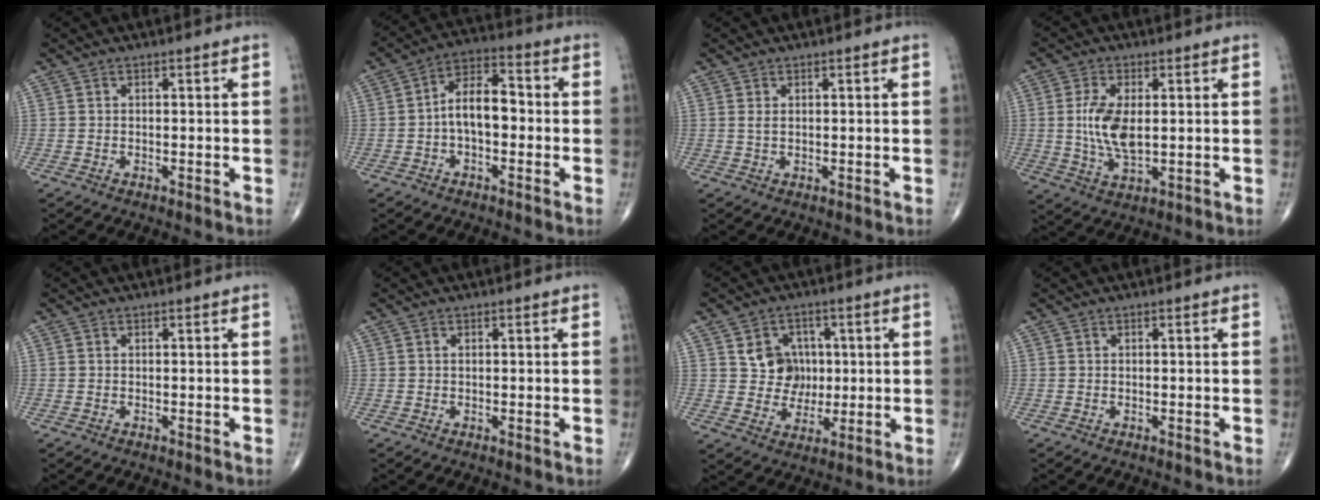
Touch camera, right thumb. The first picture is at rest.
{"total": 9.1, "force": [-1.0, 5.0, 7.6], "torque": [-0.112, 0.035, -0.027]}
{"total": 1.1, "force": [0.4, 0.5, 0.8], "torque": [-0.018, 0.000, 0.011]}
{"total": 8.8, "force": [0.6, 4.2, 7.6], "torque": [-0.152, -0.012, 0.016]}
{"total": 0.0}
{"total": 0.5, "force": [0.1, 0.2, 0.4], "torque": [-0.010, 0.000, 0.002]}
{"total": 7.8, "force": [1.7, 6.9, 3.1], "torque": [-0.007, -0.003, 0.030]}
{"total": 0.0}